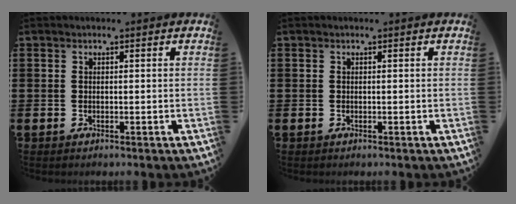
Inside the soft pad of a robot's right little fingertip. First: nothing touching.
{"total": 0.0}